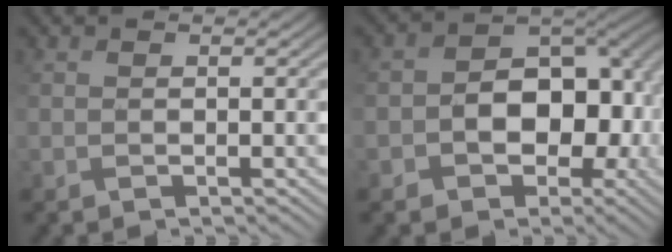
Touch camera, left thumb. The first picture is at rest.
{"total": 11.1, "force": [-1.7, 8.1, 7.4], "torque": [-0.099, -0.014, -0.017]}